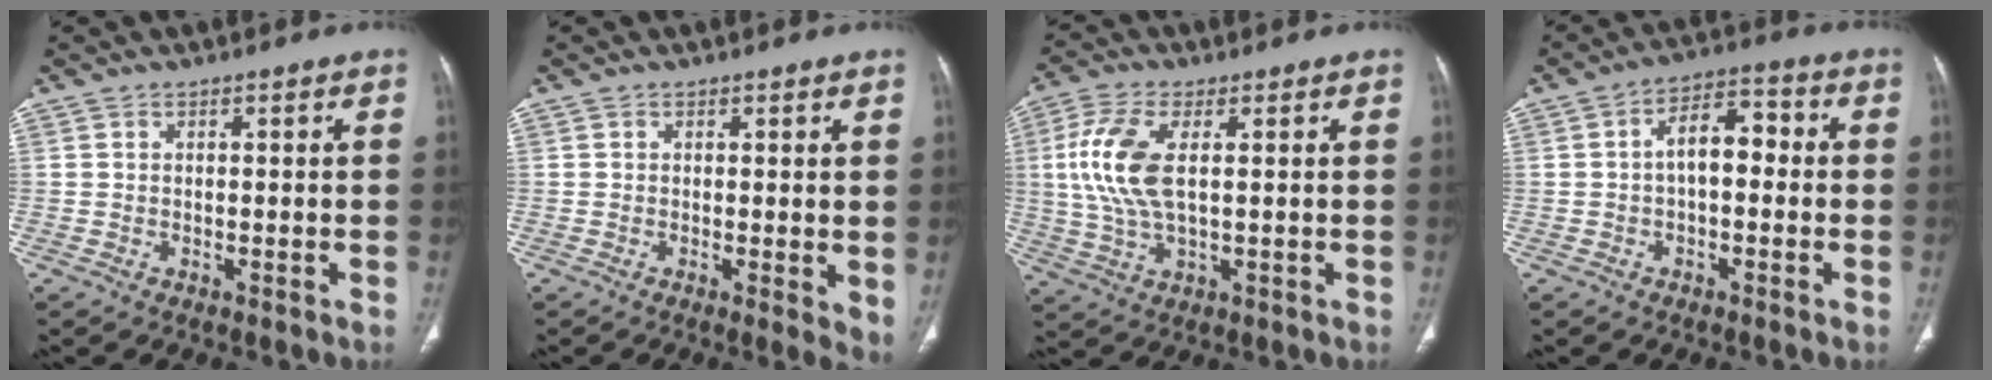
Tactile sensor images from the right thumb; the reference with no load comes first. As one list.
[{"total": 3.7, "force": [0.3, 1.4, 3.4], "torque": [-0.044, -0.012, 0.002]}, {"total": 10.8, "force": [1.7, 4.9, 9.4], "torque": [-0.219, -0.001, 0.036]}, {"total": 7.5, "force": [-0.2, 4.2, 6.2], "torque": [-0.082, 0.033, -0.013]}]